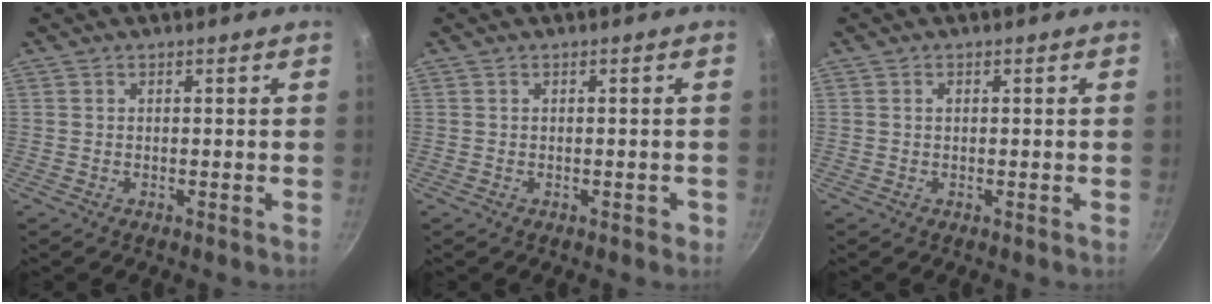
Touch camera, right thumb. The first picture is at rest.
{"total": 0.9, "force": [-0.4, 0.6, 0.5], "torque": [0.001, 0.008, -0.001]}
{"total": 0.6, "force": [0.2, 0.4, 0.4], "torque": [-0.007, 0.002, 0.003]}